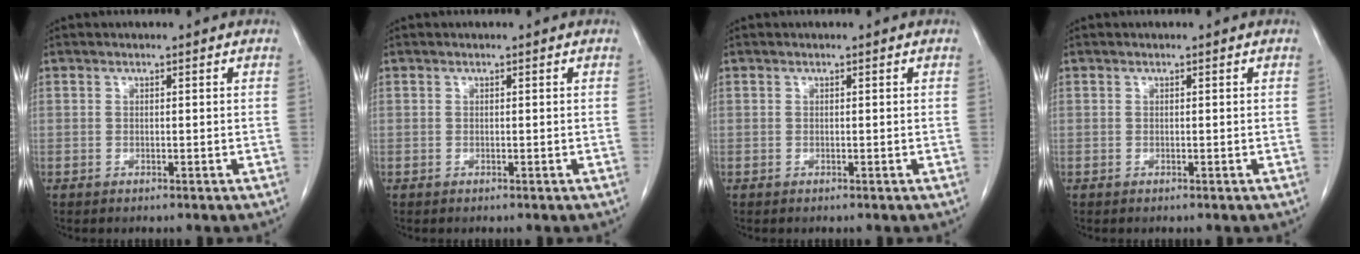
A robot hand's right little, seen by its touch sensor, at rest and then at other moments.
{"total": 0.0}
{"total": 0.0}
{"total": 0.0}